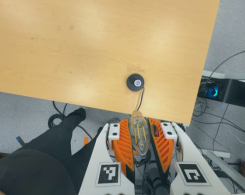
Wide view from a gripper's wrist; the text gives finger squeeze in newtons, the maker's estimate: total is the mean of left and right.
{"total": 13.3, "left": 13.7, "right": 12.9}